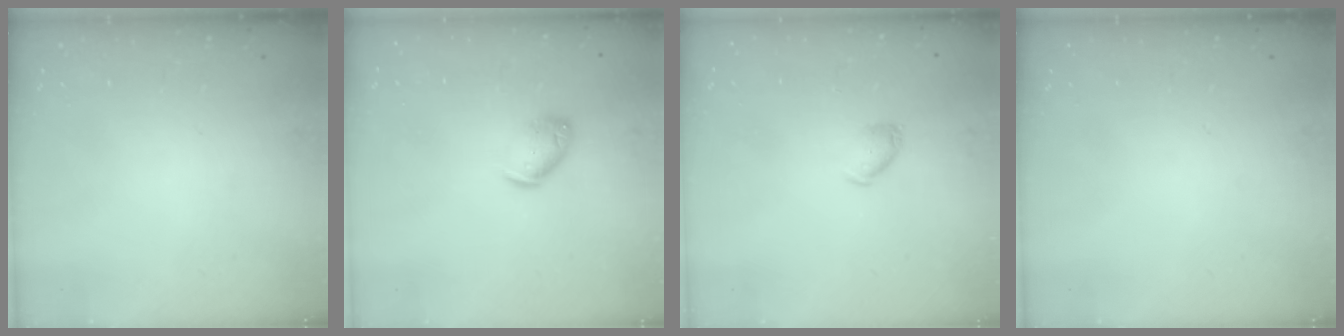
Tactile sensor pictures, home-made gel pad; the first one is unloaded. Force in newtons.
{"total": 8.4, "press": 8.3, "slide": 1.3}
{"total": 6.0, "press": 5.9, "slide": 1.1}
{"total": 0.0}